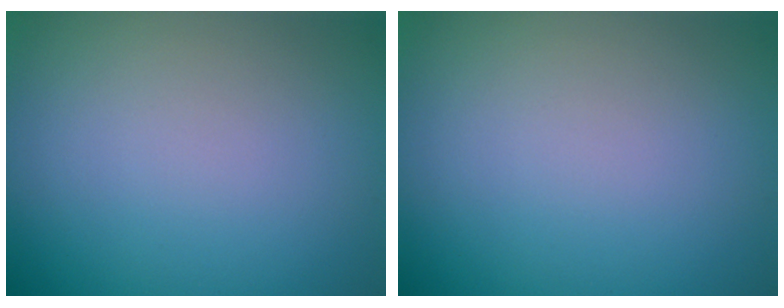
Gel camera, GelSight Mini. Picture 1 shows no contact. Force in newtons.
{"total": 0.0}